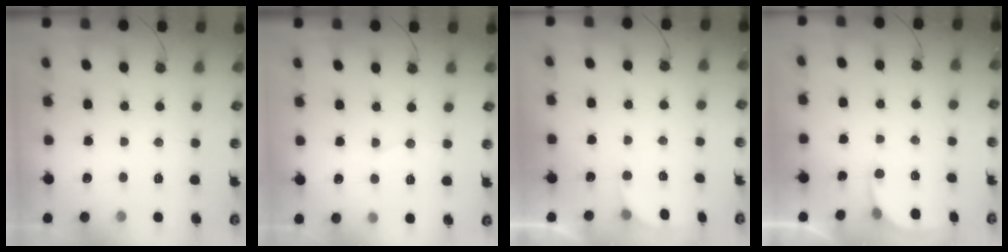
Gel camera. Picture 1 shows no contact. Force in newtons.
{"total": 4.3, "press": 4.2, "slide": 0.4}
{"total": 2.4, "press": 2.2, "slide": 1.0}
{"total": 2.9, "press": 2.9, "slide": 0.3}